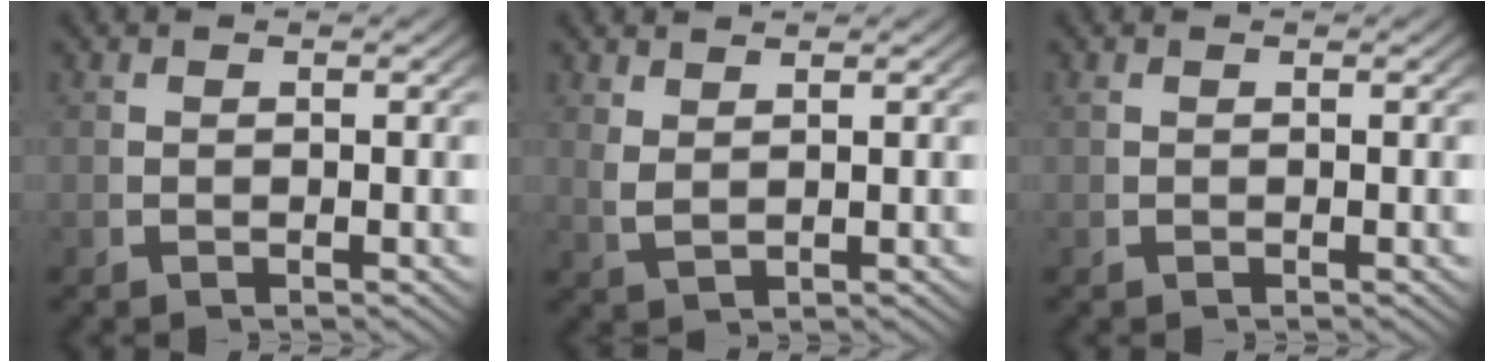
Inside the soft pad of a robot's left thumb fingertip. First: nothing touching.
{"total": 2.0, "force": [1.6, 0.5, 1.1], "torque": [-0.029, -0.005, 0.043]}
{"total": 0.0}